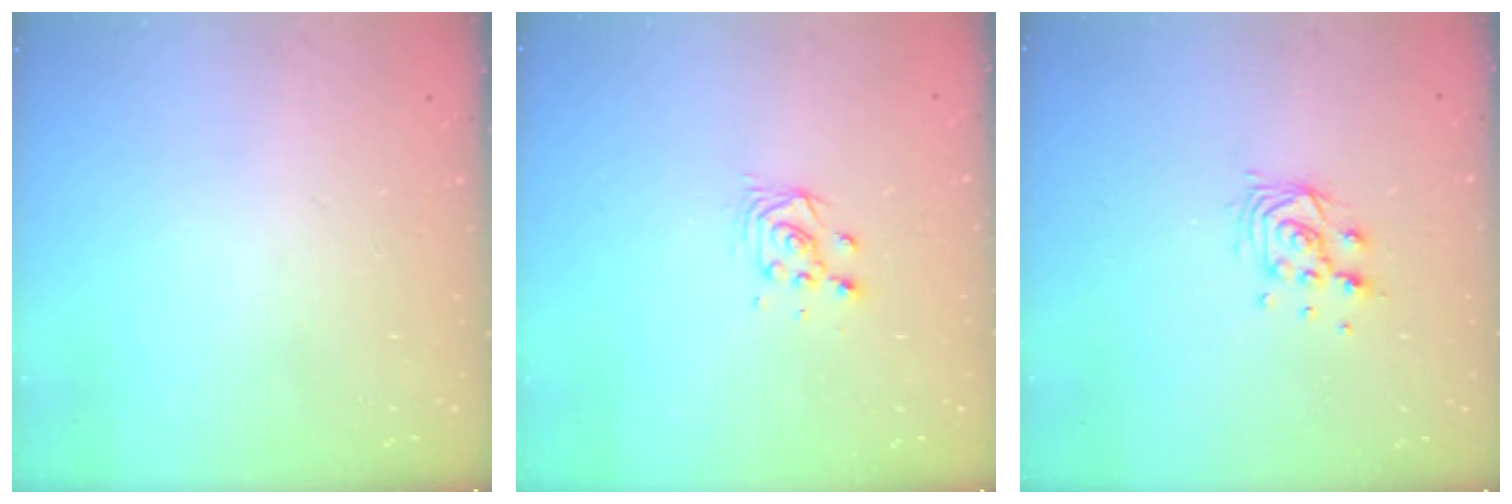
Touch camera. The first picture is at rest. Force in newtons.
{"total": 4.0, "press": 4.0, "slide": 0.2}
{"total": 8.2, "press": 8.2, "slide": 0.6}